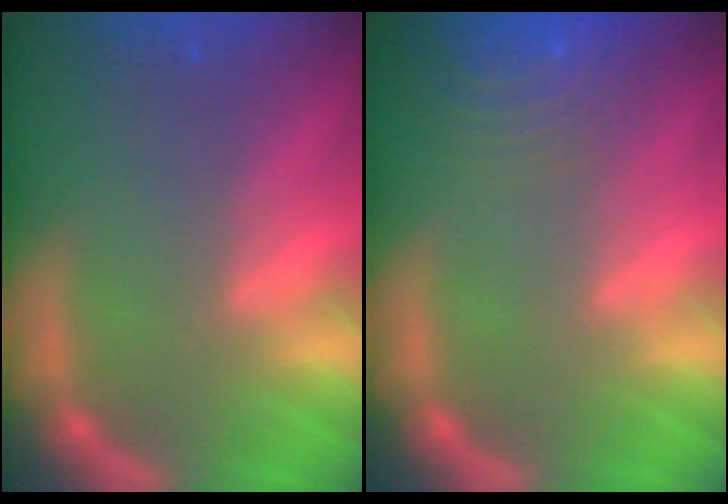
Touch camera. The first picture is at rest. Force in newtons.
{"total": 10.0}